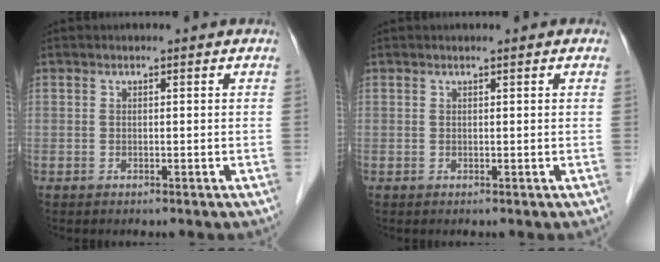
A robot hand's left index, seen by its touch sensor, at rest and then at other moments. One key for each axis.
{"total": 0.8, "fx": 0.6, "fy": 0.1, "fz": 0.4, "tx": -0.010, "ty": 0.006, "tz": 0.008}